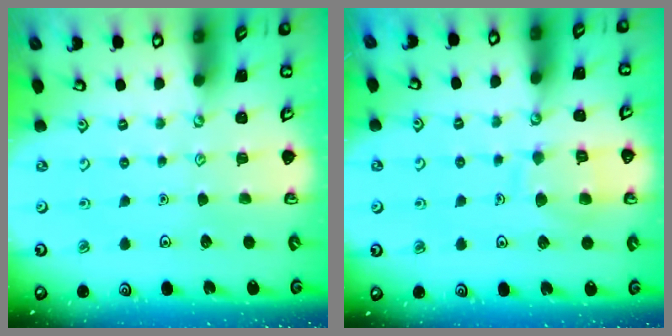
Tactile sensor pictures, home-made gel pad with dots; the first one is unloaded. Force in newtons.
{"total": 9.0, "press": 9.0, "slide": 0.8}